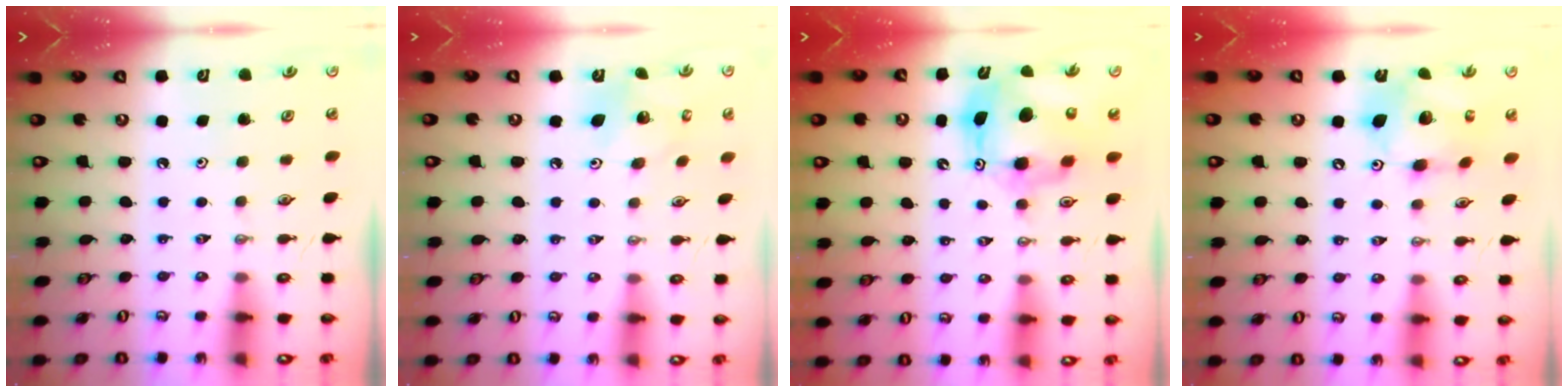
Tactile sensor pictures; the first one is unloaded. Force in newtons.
{"total": 7.1, "press": 7.1, "slide": 0.4}
{"total": 12.5, "press": 12.5, "slide": 1.1}
{"total": 12.5, "press": 12.5, "slide": 1.3}